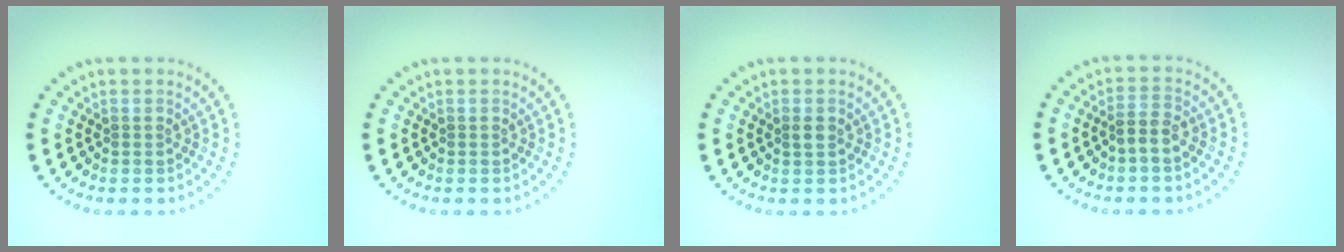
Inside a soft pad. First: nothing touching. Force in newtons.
{"total": 0.0}
{"total": 1.0, "press": 0.9, "slide": 0.3}
{"total": 2.0, "press": 1.7, "slide": 1.0}